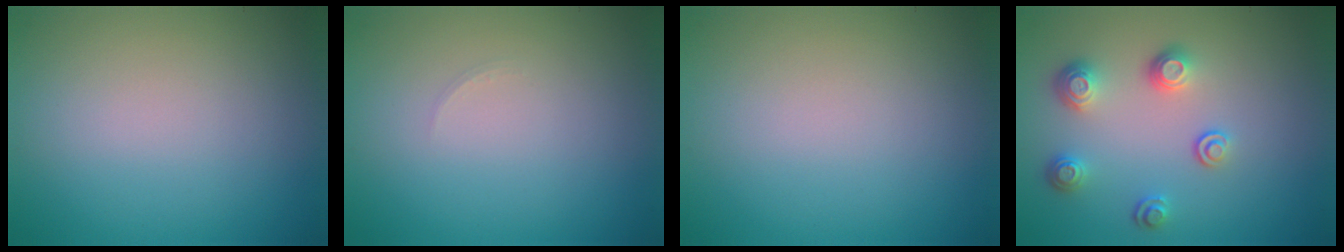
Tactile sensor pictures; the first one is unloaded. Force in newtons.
{"total": 0.6, "press": 0.6, "slide": 0.1}
{"total": 0.0}
{"total": 3.3, "press": 2.6, "slide": 2.0}